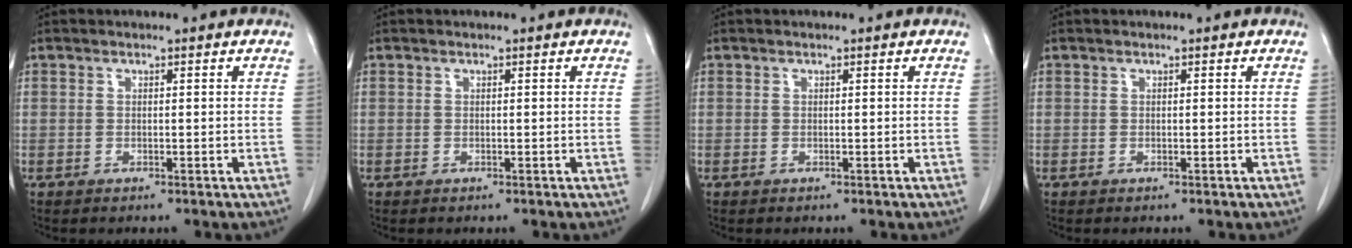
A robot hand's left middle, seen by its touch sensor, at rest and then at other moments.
{"total": 0.0}
{"total": 0.0}
{"total": 0.0}